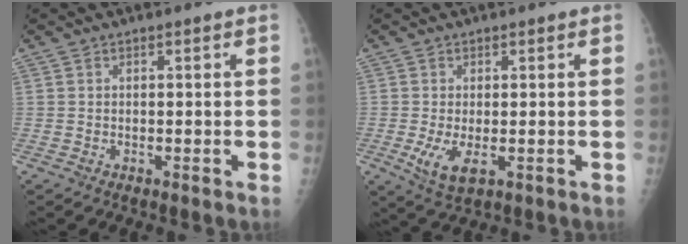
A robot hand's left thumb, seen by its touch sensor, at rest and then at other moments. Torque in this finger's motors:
{"motor_torque": [-0.20, 0.34, 0.30, -0.18, 0.04]}